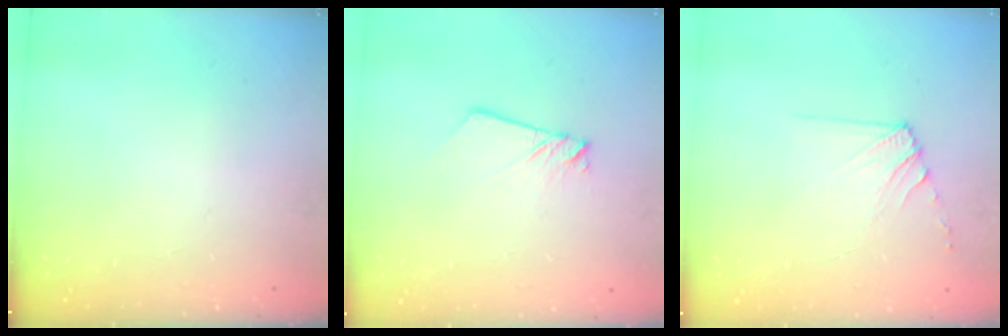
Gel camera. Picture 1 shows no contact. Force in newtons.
{"total": 2.4, "press": 2.4, "slide": 0.2}
{"total": 6.8, "press": 6.7, "slide": 0.8}